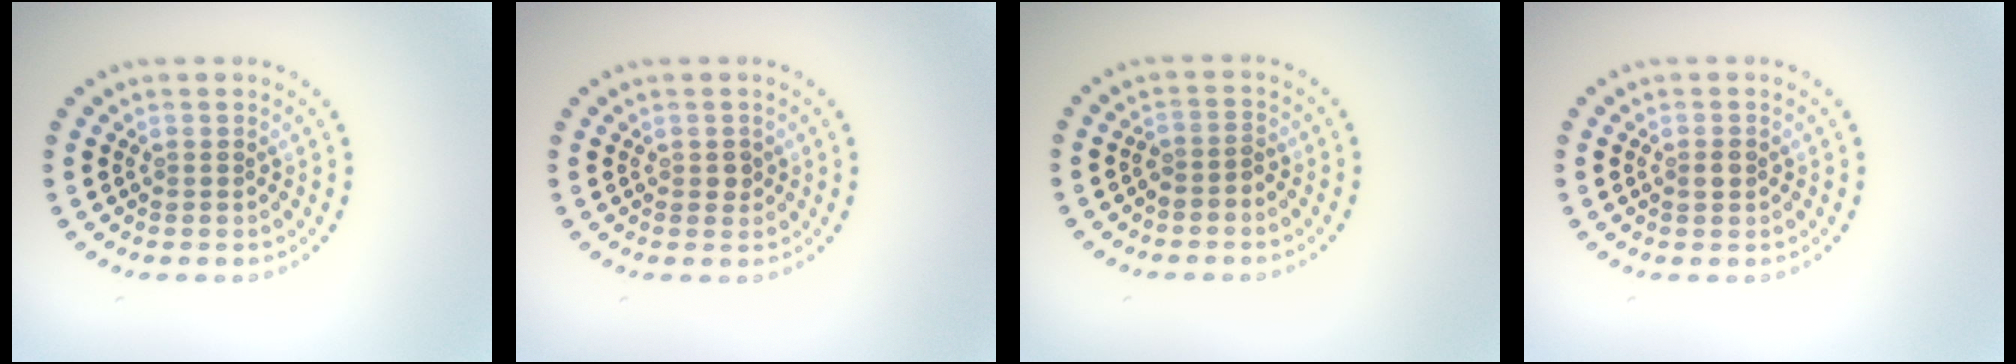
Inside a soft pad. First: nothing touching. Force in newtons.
{"total": 0.8, "press": 0.8, "slide": 0.2}
{"total": 1.5, "press": 1.1, "slide": 1.0}
{"total": 1.2, "press": 1.2, "slide": 0.1}